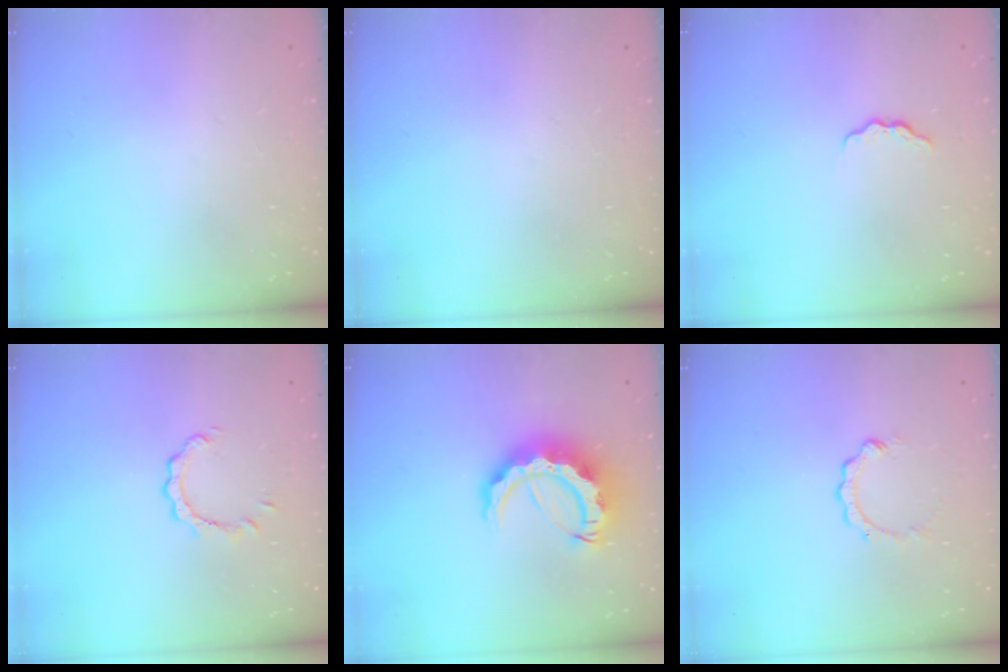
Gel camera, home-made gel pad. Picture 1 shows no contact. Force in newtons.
{"total": 0.0}
{"total": 3.2, "press": 3.2, "slide": 0.5}
{"total": 3.6, "press": 3.6, "slide": 0.5}
{"total": 12.6, "press": 12.5, "slide": 1.3}
{"total": 2.8, "press": 2.8, "slide": 0.4}